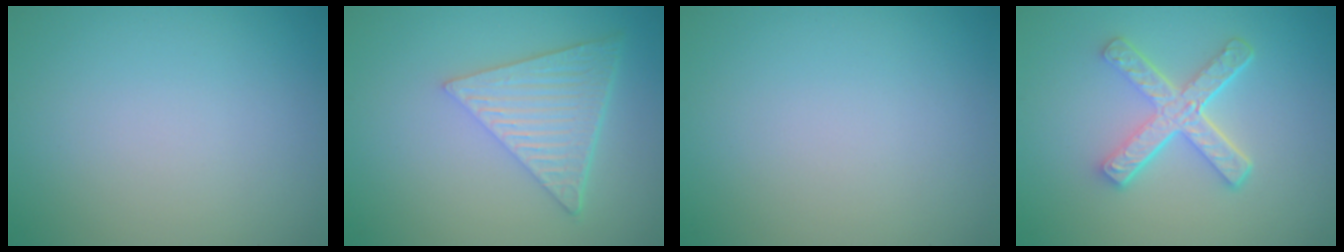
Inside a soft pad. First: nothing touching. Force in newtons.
{"total": 6.5, "press": 4.5, "slide": 4.7}
{"total": 0.0}
{"total": 5.2, "press": 3.9, "slide": 3.5}